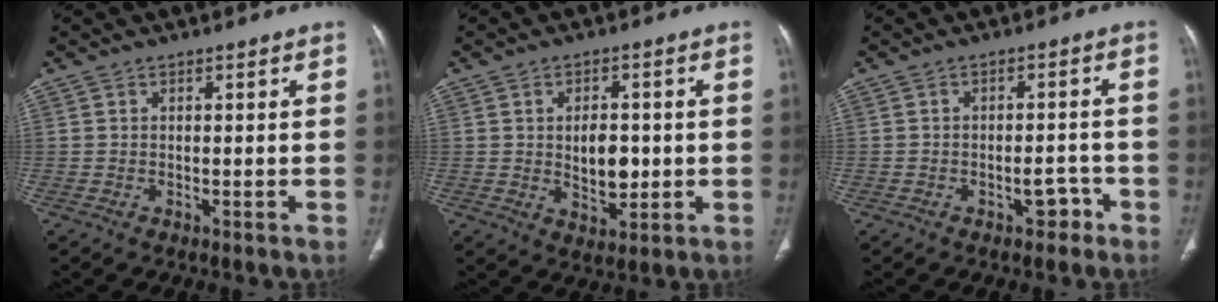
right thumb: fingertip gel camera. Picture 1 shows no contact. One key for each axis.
{"total": 6.8, "fx": 0.0, "fy": 4.2, "fz": 5.4, "tx": -0.063, "ty": -0.003, "tz": 0.008}
{"total": 3.5, "fx": -2.1, "fy": 2.0, "fz": 1.9, "tx": -0.006, "ty": 0.023, "tz": -0.026}